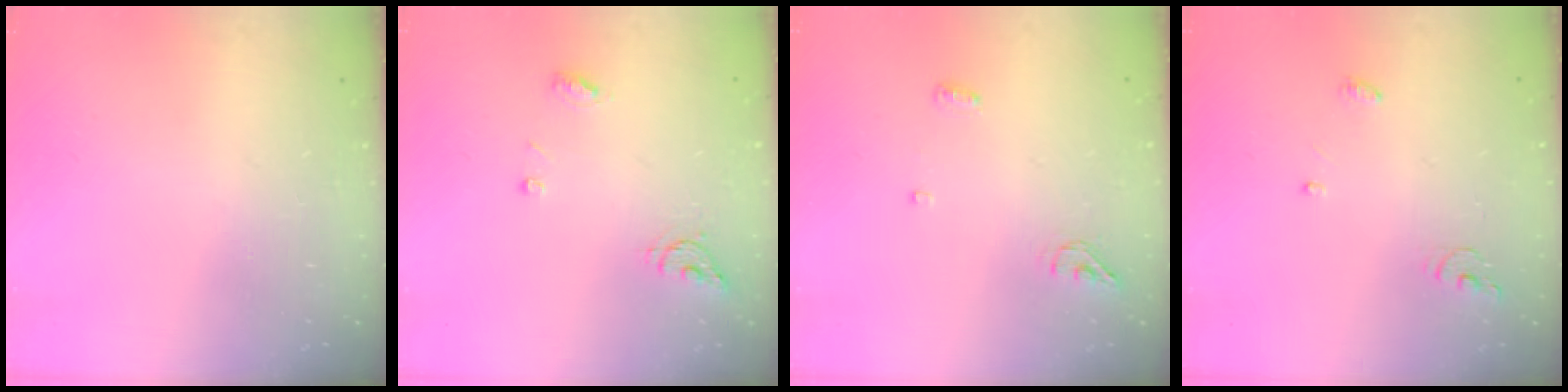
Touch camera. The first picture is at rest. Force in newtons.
{"total": 6.2, "press": 6.2, "slide": 0.5}
{"total": 6.3, "press": 5.0, "slide": 3.9}
{"total": 4.2, "press": 4.1, "slide": 0.3}